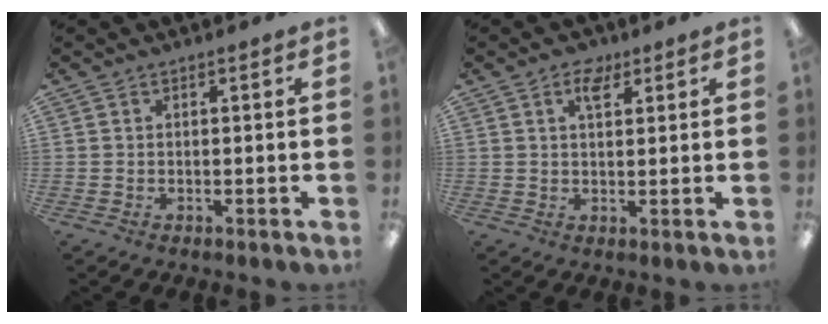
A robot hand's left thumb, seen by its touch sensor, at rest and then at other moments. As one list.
[{"total": 4.4, "force": [2.5, 2.3, 2.8], "torque": [-0.039, -0.004, 0.039]}]